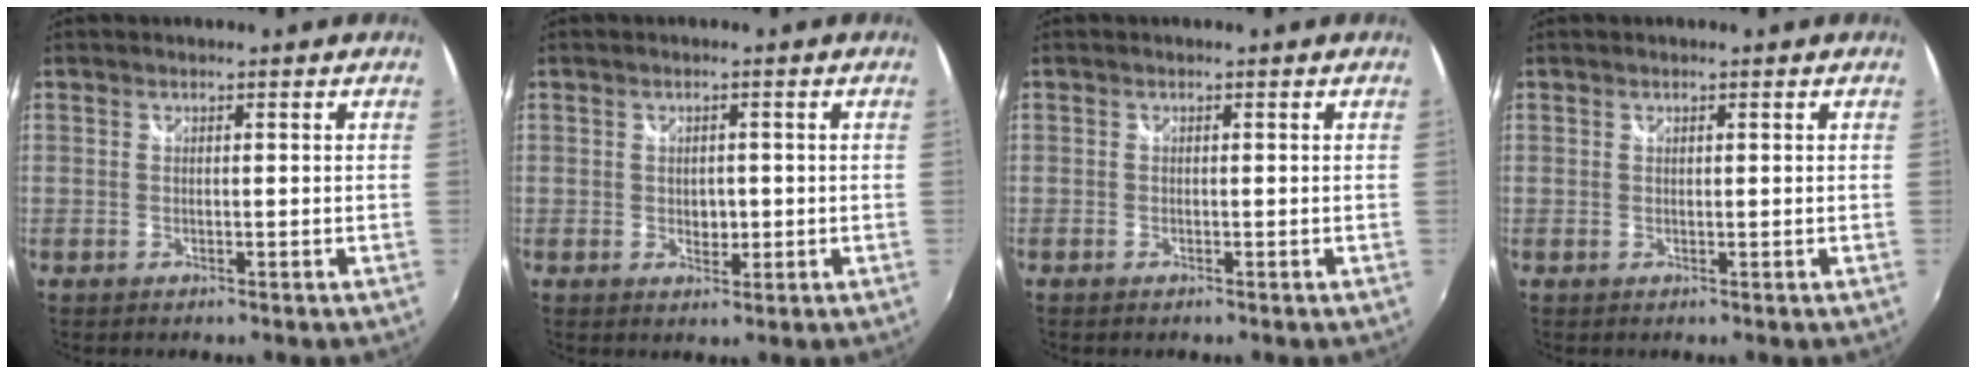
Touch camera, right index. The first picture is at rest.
{"total": 2.6, "force": [-0.2, 2.1, 1.5], "torque": [-0.022, 0.000, -0.003]}
{"total": 0.5, "force": [-0.5, 0.2, 0.1], "torque": [-0.003, -0.003, -0.011]}
{"total": 0.0}